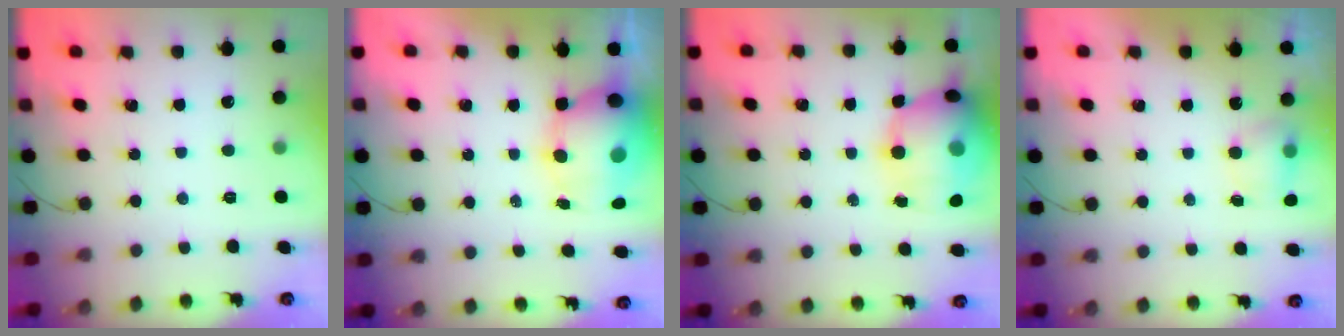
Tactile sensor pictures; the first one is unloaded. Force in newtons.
{"total": 10.4, "press": 10.0, "slide": 2.6}
{"total": 20.0, "press": 17.8, "slide": 9.1}
{"total": 5.2, "press": 5.1, "slide": 1.1}